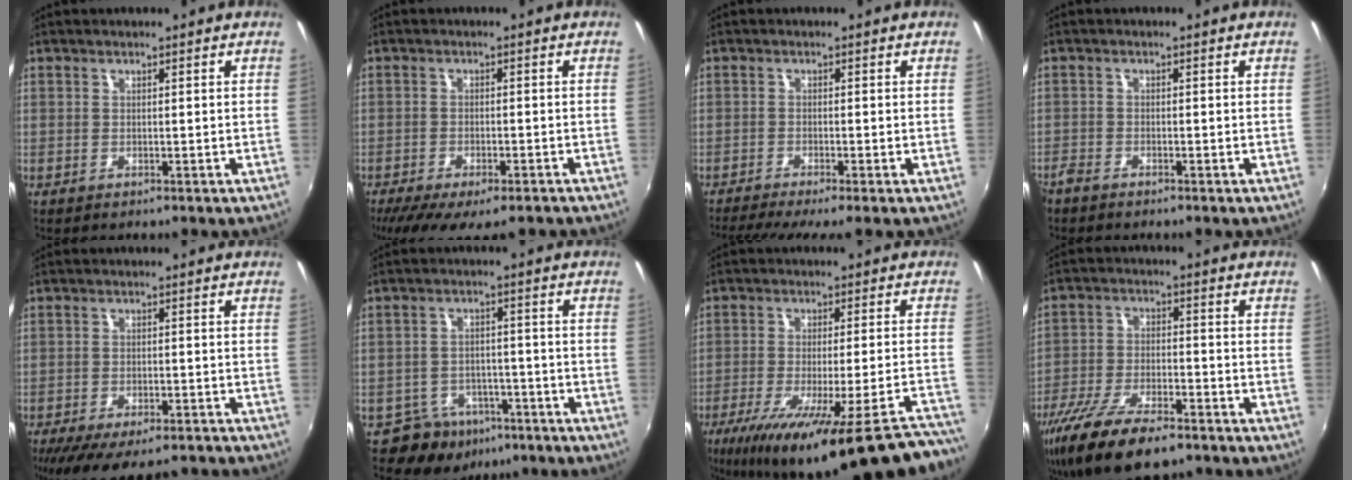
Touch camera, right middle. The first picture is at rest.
{"total": 13.4, "force": [-9.8, 4.3, 8.1], "torque": [-0.164, -0.054, -0.147]}
{"total": 6.6, "force": [-5.5, -0.8, 3.6], "torque": [-0.081, -0.025, -0.091]}
{"total": 2.1, "force": [-1.9, 0.5, 0.6], "torque": [-0.018, -0.008, -0.041]}
{"total": 14.9, "force": [-11.6, 4.7, 8.0], "torque": [-0.158, -0.048, -0.173]}
{"total": 8.7, "force": [-5.8, 6.1, 2.2], "torque": [-0.059, 0.014, -0.077]}
{"total": 28.4, "force": [-22.8, 4.0, 16.4], "torque": [-0.242, -0.069, -0.319]}
{"total": 15.6, "force": [-11.2, 5.2, 9.6], "torque": [-0.207, -0.043, -0.202]}